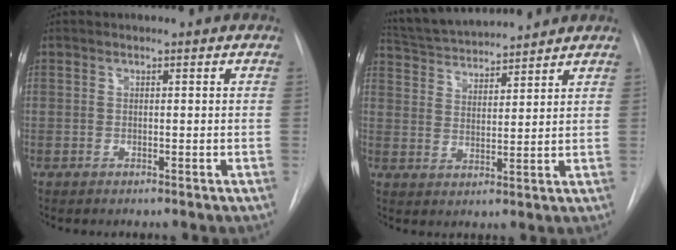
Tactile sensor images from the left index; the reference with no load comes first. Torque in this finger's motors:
{"motor_torque": [-0.34, -1.31, 0.14, 0.08]}